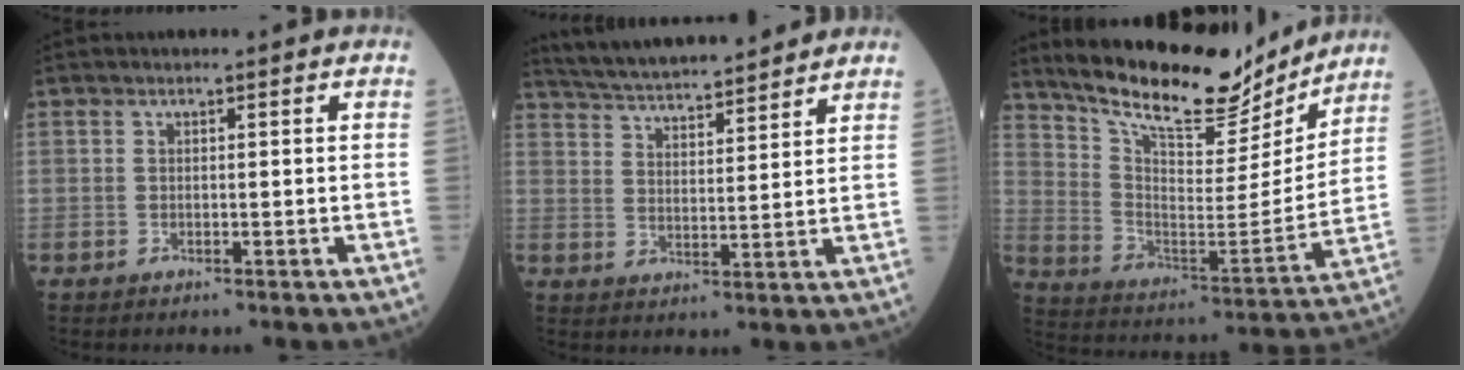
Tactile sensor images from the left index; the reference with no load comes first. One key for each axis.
{"total": 15.1, "fx": 13.8, "fy": 1.8, "fz": 5.8, "tx": -0.102, "ty": 0.022, "tz": 0.217}
{"total": 19.9, "fx": 17.2, "fy": 5.1, "fz": 8.6, "tx": -0.151, "ty": -0.017, "tz": 0.276}